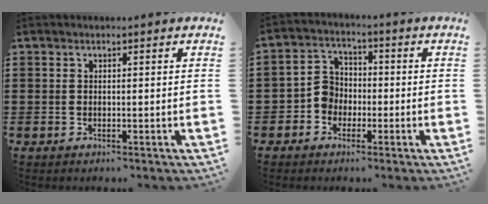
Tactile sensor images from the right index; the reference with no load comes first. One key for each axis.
{"total": 4.5, "fx": -1.8, "fy": 3.9, "fz": 1.4, "tx": -0.045, "ty": 0.011, "tz": -0.041}